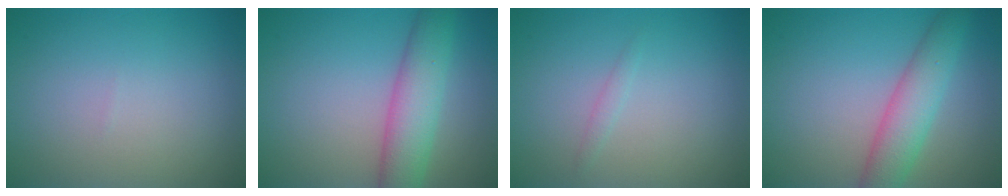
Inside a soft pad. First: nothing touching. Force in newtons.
{"total": 5.5, "press": 5.5, "slide": 0.1}
{"total": 0.7, "press": 0.7, "slide": 0.0}
{"total": 4.7, "press": 4.7, "slide": 0.2}